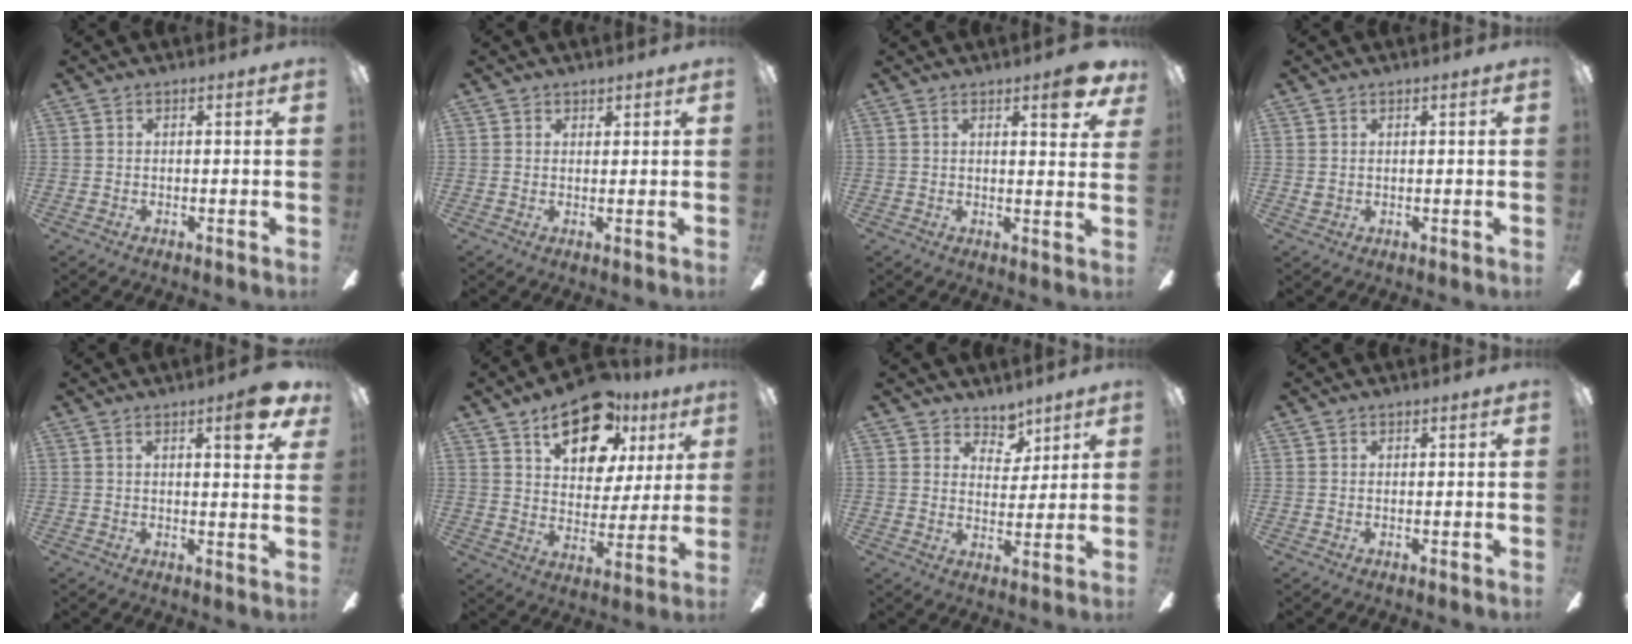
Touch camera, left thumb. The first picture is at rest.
{"total": 1.7, "force": [1.4, 0.9, -0.5], "torque": [0.017, -0.004, 0.026]}
{"total": 5.3, "force": [3.6, 1.0, 3.8], "torque": [-0.043, -0.020, 0.053]}
{"total": 1.2, "force": [0.6, 1.0, 0.0], "torque": [-0.003, 0.002, 0.011]}
{"total": 6.0, "force": [3.6, 1.1, 4.7], "torque": [-0.060, -0.015, 0.051]}
{"total": 17.0, "force": [10.5, 9.4, 9.5], "torque": [-0.133, -0.049, 0.182]}
{"total": 6.3, "force": [5.2, 3.6, 0.3], "torque": [-0.007, -0.033, 0.096]}
{"total": 0.6, "force": [0.3, 0.4, -0.4], "torque": [0.007, 0.000, 0.006]}